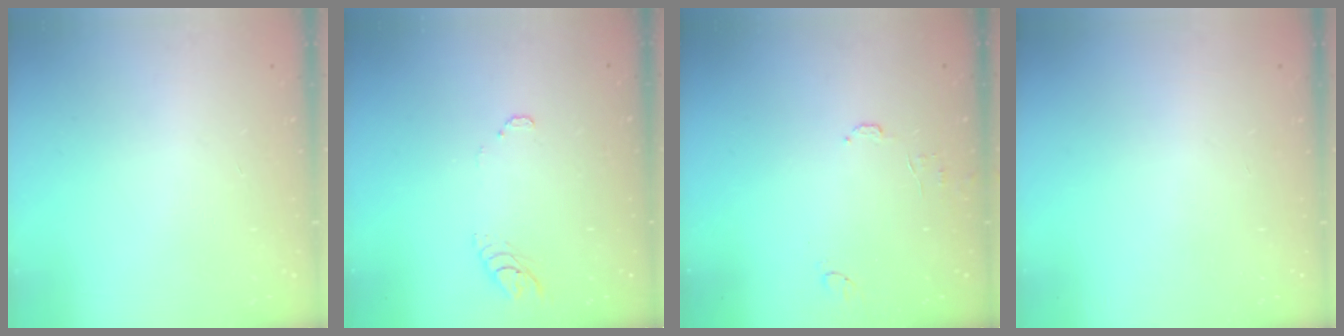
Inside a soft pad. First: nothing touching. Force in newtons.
{"total": 4.0, "press": 3.9, "slide": 0.3}
{"total": 6.4, "press": 6.4, "slide": 0.6}
{"total": 0.0}